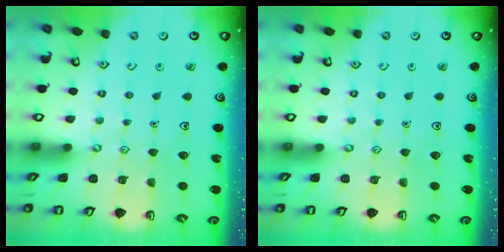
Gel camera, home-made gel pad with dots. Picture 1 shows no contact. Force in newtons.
{"total": 0.0}